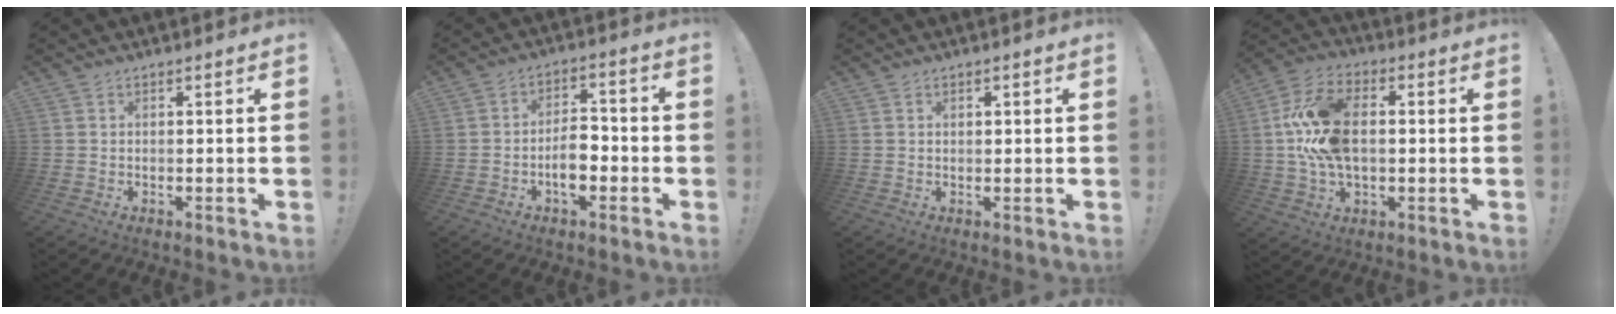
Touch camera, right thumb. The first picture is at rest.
{"total": 7.4, "force": [-2.5, 4.0, 5.8], "torque": [-0.090, 0.007, -0.048]}
{"total": 0.6, "force": [0.2, 0.5, 0.2], "torque": [-0.004, 0.002, 0.005]}
{"total": 16.9, "force": [0.6, 11.1, 12.7], "torque": [-0.232, 0.013, 0.010]}